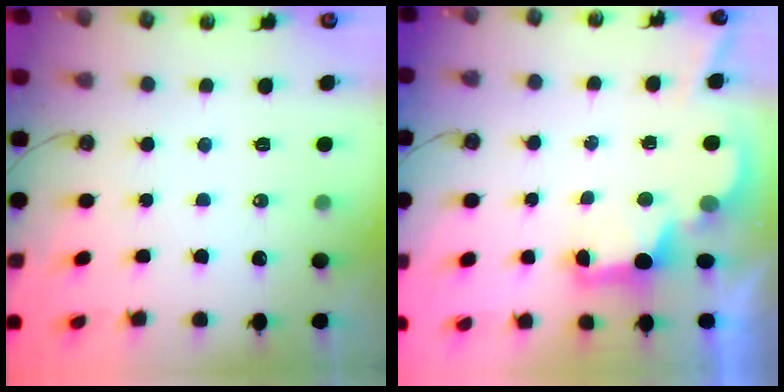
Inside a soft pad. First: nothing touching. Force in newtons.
{"total": 3.0, "press": 2.8, "slide": 0.9}